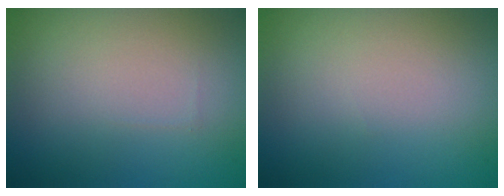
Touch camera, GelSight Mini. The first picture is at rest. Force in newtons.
{"total": 0.0}